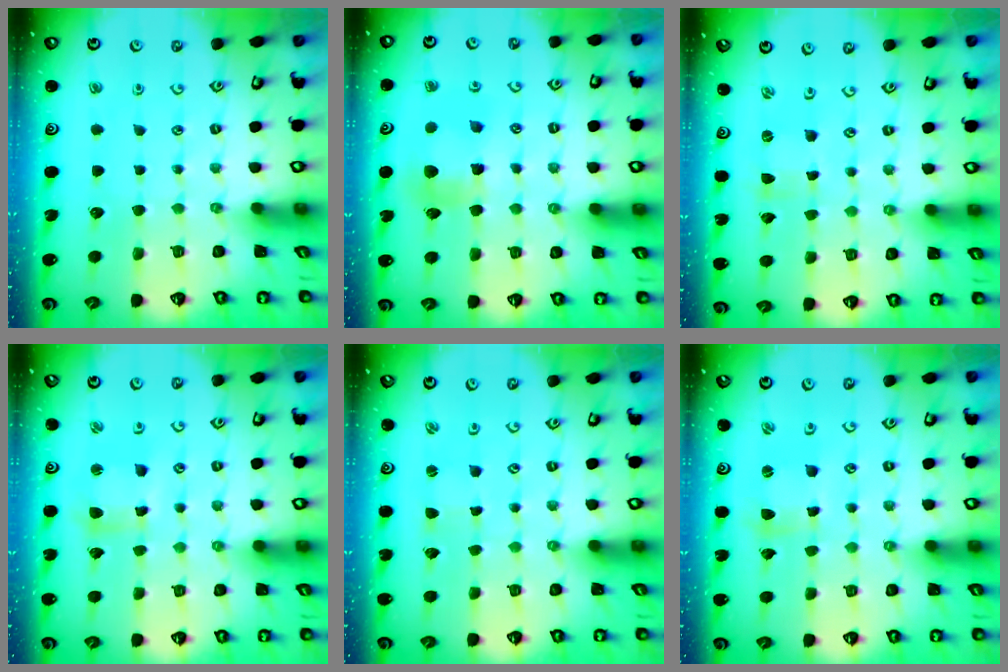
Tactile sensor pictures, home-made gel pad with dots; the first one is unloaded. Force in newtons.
{"total": 7.2, "press": 7.2, "slide": 0.2}
{"total": 0.0}
{"total": 4.7, "press": 4.7, "slide": 0.6}
{"total": 1.0, "press": 1.0, "slide": 0.2}
{"total": 2.6, "press": 2.6, "slide": 0.3}